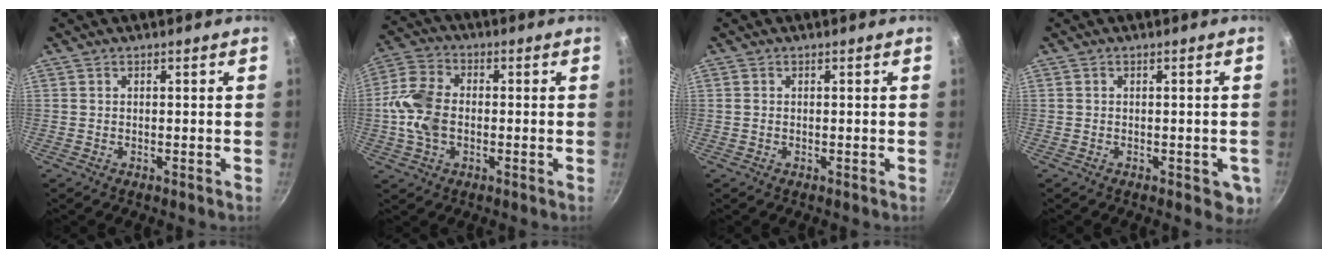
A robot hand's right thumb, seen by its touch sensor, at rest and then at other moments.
{"total": 10.6, "force": [-1.0, 7.3, 7.6], "torque": [-0.149, 0.019, -0.033]}
{"total": 0.5, "force": [0.1, 0.4, 0.3], "torque": [-0.006, 0.001, 0.000]}
{"total": 4.4, "force": [-1.3, 2.5, 3.3], "torque": [-0.013, 0.005, -0.012]}